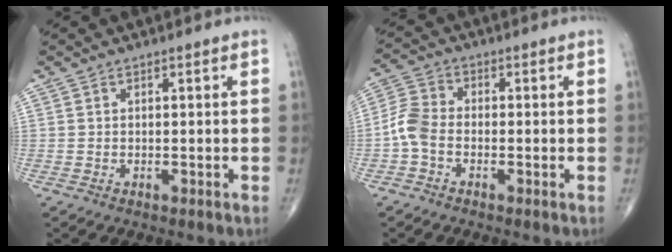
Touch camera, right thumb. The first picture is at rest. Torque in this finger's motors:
{"motor_torque": [0.04, 0.25, 0.67, -0.32, 0.21]}